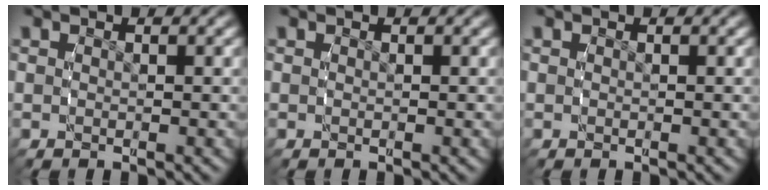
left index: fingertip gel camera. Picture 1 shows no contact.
{"total": 0.0}
{"total": 0.0}